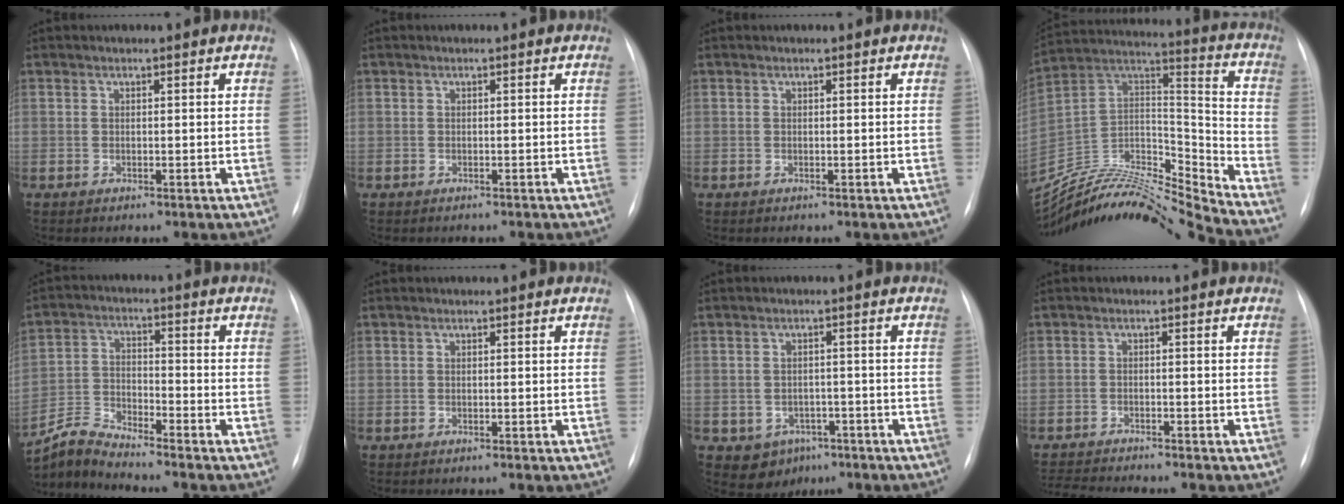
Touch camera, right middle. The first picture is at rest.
{"total": 0.9, "force": [-0.8, 0.3, 0.2], "torque": [-0.010, -0.002, -0.009]}
{"total": 0.0}
{"total": 21.0, "force": [-20.5, -0.6, 4.8], "torque": [-0.085, 0.041, -0.353]}
{"total": 6.2, "force": [-6.1, -0.9, -0.2], "torque": [-0.012, -0.007, -0.120]}
{"total": 0.0}
{"total": 5.2, "force": [-2.6, 4.2, 1.5], "torque": [-0.022, 0.008, -0.026]}
{"total": 5.7, "force": [-5.5, -0.8, 1.5], "torque": [-0.026, -0.017, -0.091]}